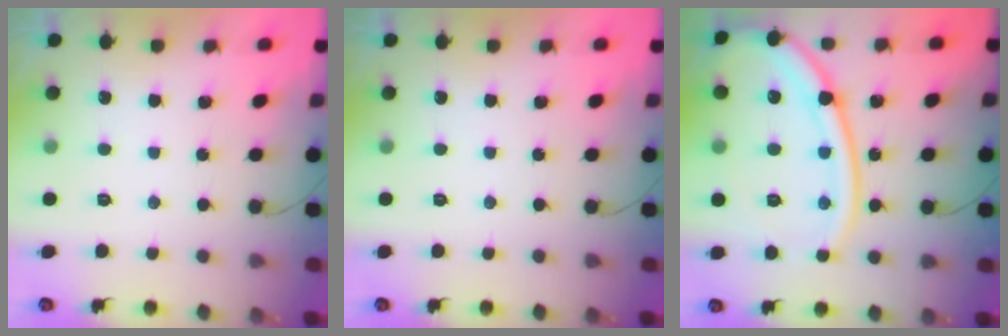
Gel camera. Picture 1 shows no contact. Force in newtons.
{"total": 0.0}
{"total": 18.8, "press": 18.7, "slide": 1.6}